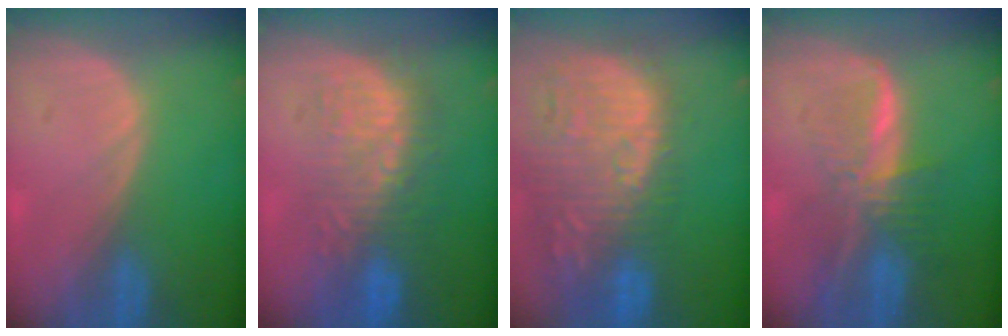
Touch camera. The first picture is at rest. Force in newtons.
{"total": 8.9, "press": 8.6, "slide": 2.2}
{"total": 15.0, "press": 12.8, "slide": 7.8}
{"total": 8.2, "press": 6.8, "slide": 4.5}